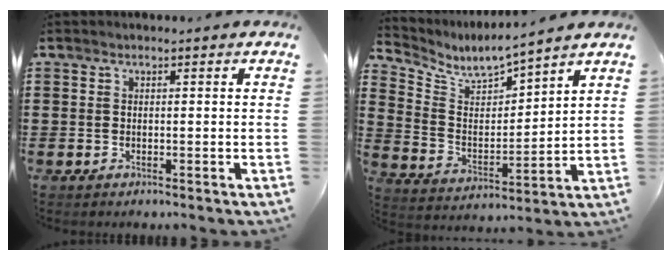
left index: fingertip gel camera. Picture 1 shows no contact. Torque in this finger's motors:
{"motor_torque": [-0.56, 0.44, -0.05, -0.01]}